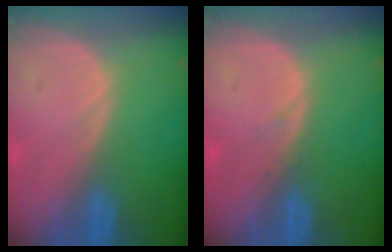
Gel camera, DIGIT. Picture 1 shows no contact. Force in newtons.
{"total": 0.6, "press": 0.3, "slide": 0.5}